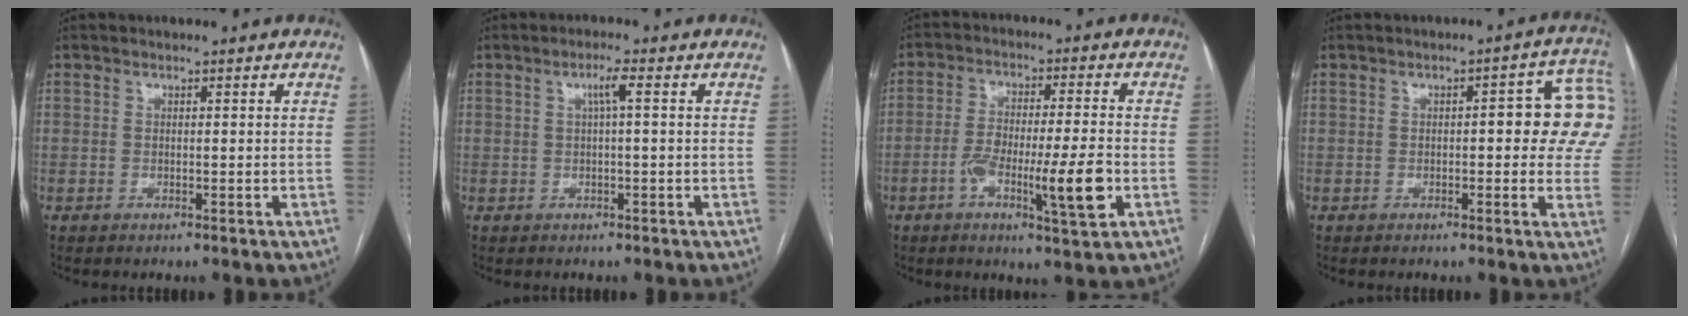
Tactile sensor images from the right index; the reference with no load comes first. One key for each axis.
{"total": 2.3, "fx": 0.5, "fy": -0.2, "fz": 2.2, "tx": -0.045, "ty": 0.003, "tz": 0.009}
{"total": 10.4, "fx": -3.3, "fy": 0.9, "fz": 9.8, "tx": -0.172, "ty": -0.001, "tz": -0.053}
{"total": 11.8, "fx": 1.3, "fy": 2.9, "fz": 11.4, "tx": -0.136, "ty": 0.032, "tz": 0.008}